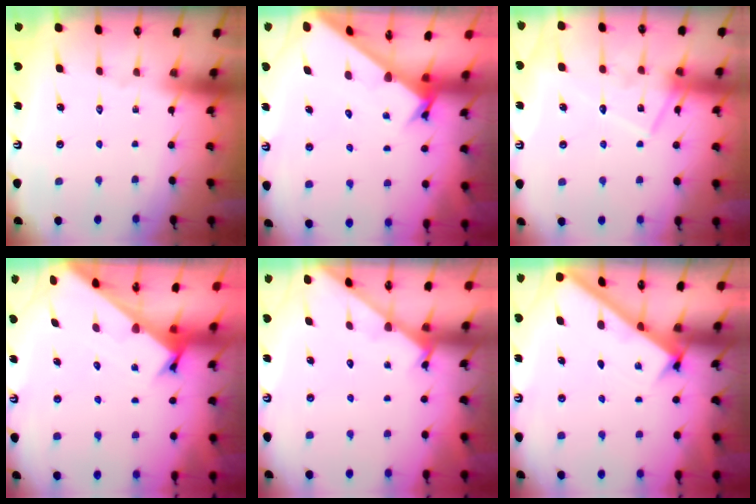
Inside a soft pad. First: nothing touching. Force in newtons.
{"total": 2.7, "press": 2.7, "slide": 0.3}
{"total": 13.6, "press": 13.6, "slide": 1.0}
{"total": 2.6, "press": 2.6, "slide": 0.2}
{"total": 1.1, "press": 1.1, "slide": 0.1}
{"total": 2.3, "press": 2.3, "slide": 0.3}